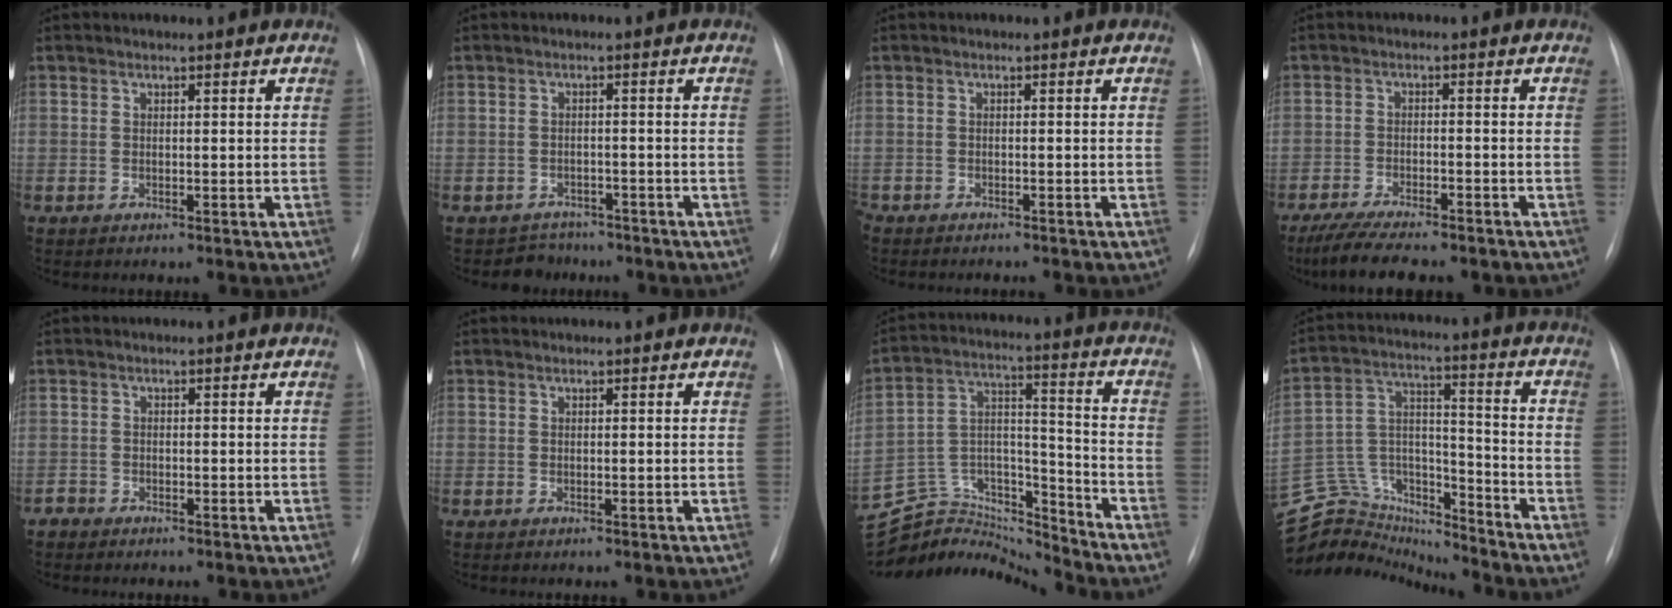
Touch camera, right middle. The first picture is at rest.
{"total": 3.3, "force": [-2.6, 1.8, -0.8], "torque": [0.011, 0.010, -0.039]}
{"total": 3.7, "force": [-3.4, 0.8, 1.1], "torque": [-0.008, -0.007, -0.048]}
{"total": 11.1, "force": [-9.2, 2.2, 5.7], "torque": [-0.092, -0.017, -0.140]}
{"total": 1.1, "force": [-0.9, 0.5, -0.1], "torque": [0.000, 0.001, -0.018]}
{"total": 0.0}
{"total": 15.0, "force": [-14.9, 2.1, -0.1], "torque": [0.005, 0.066, -0.258]}
{"total": 19.7, "force": [-19.0, 4.3, 2.8], "torque": [-0.064, 0.054, -0.306]}